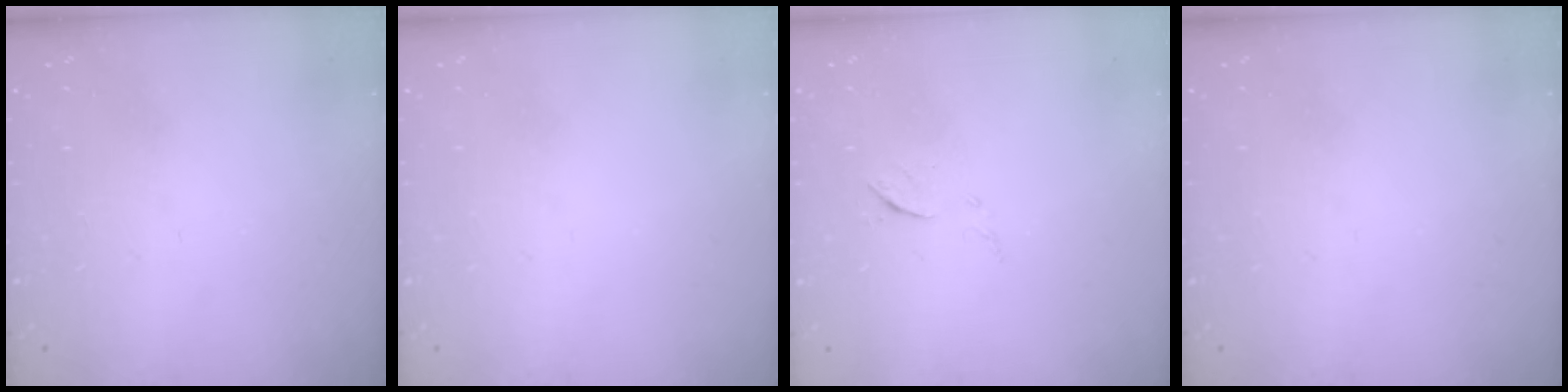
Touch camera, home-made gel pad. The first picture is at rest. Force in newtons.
{"total": 0.0}
{"total": 6.7, "press": 6.7, "slide": 0.5}
{"total": 0.0}